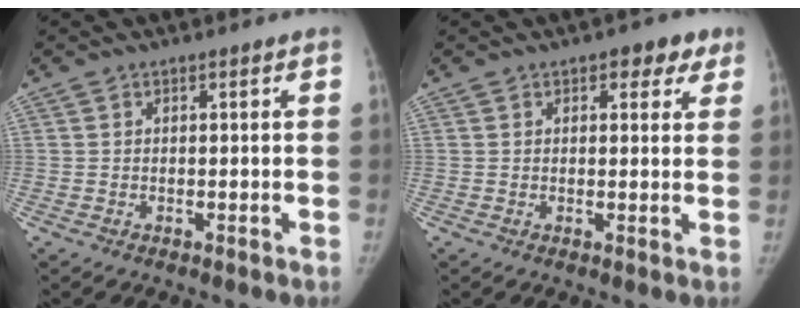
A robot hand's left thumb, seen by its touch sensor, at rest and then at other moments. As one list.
[{"total": 4.6, "force": [2.5, 2.7, 2.7], "torque": [0.002, -0.005, 0.023]}]